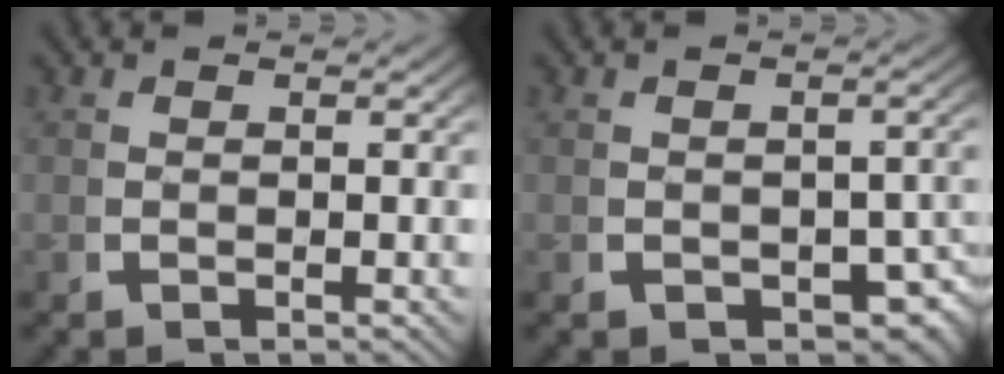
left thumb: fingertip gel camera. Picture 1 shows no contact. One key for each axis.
{"total": 3.9, "fx": -1.3, "fy": 2.6, "fz": 2.7, "tx": -0.036, "ty": -0.025, "tz": -0.008}